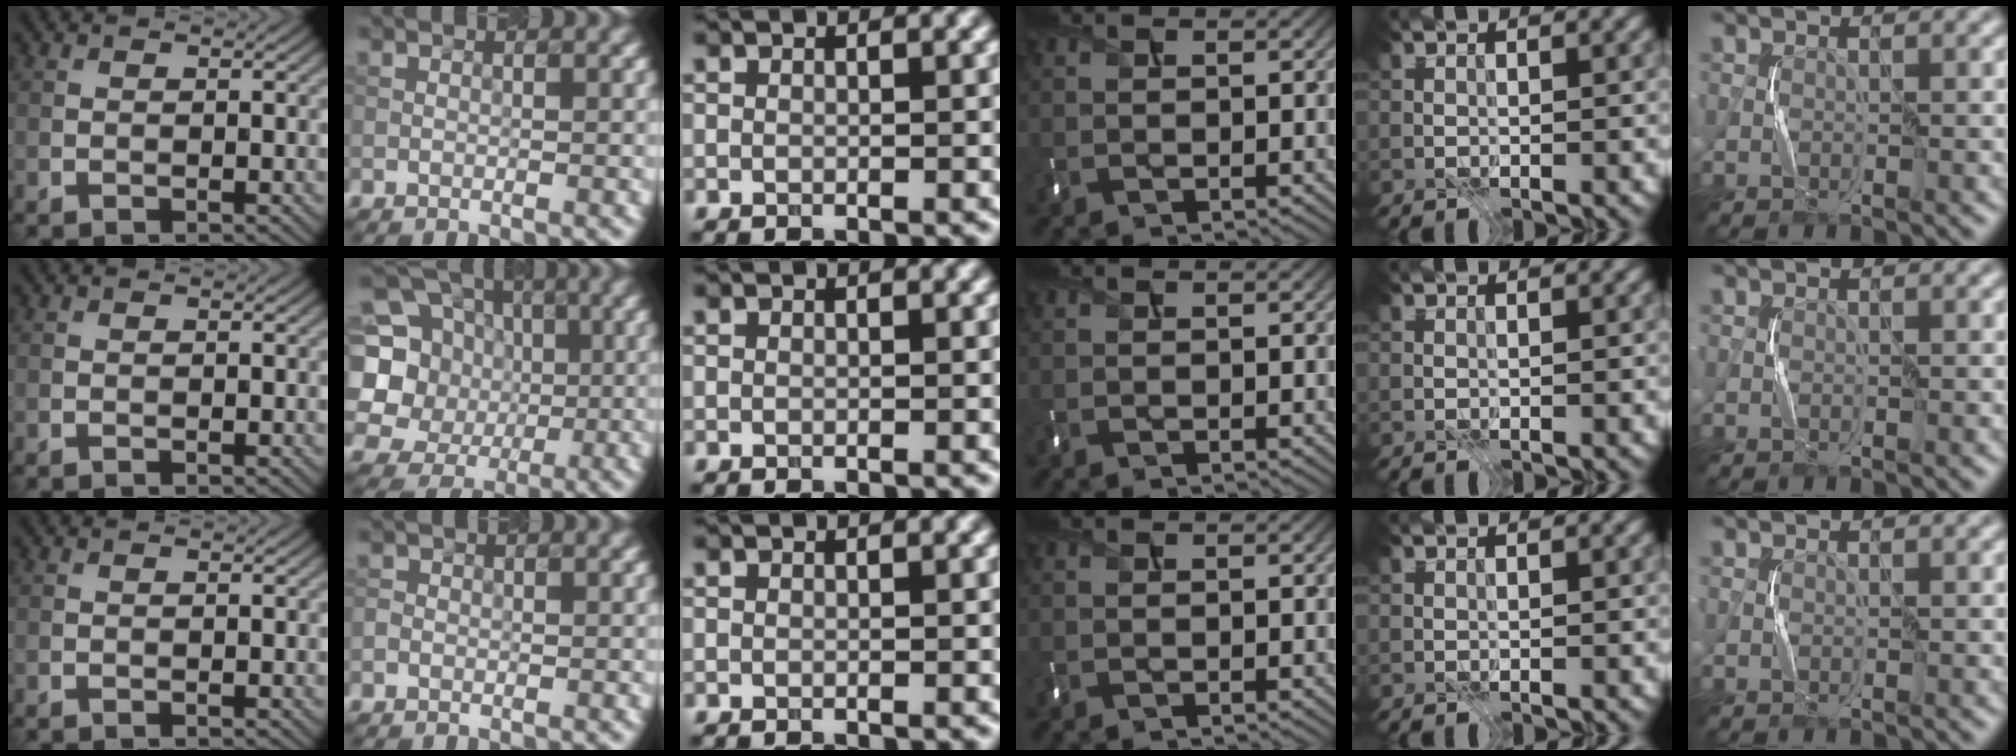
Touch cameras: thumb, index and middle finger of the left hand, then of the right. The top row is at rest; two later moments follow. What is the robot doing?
{"motion": "press", "object": "keyboard"}